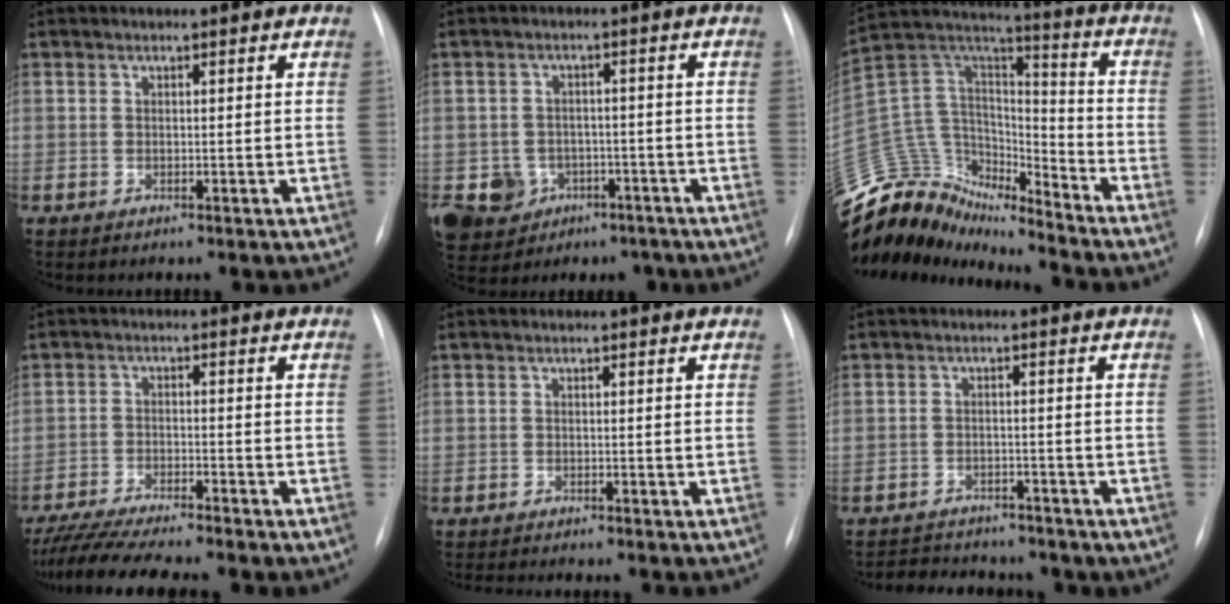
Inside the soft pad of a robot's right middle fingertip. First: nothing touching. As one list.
[{"total": 10.2, "force": [-4.8, 8.6, 2.7], "torque": [-0.069, 0.015, -0.059]}, {"total": 18.4, "force": [-17.3, 5.8, 2.6], "torque": [-0.067, 0.075, -0.305]}, {"total": 9.3, "force": [-8.1, -0.5, 4.5], "torque": [-0.076, -0.023, -0.135]}, {"total": 2.6, "force": [-2.4, -0.2, 1.1], "torque": [-0.014, -0.007, -0.034]}, {"total": 9.1, "force": [-7.8, 3.8, 2.5], "torque": [-0.046, 0.008, -0.102]}]